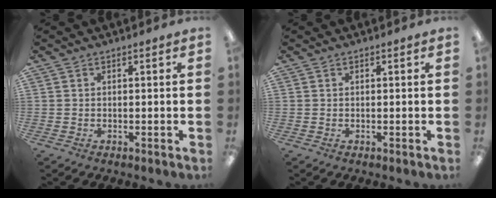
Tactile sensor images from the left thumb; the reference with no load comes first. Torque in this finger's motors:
{"motor_torque": [0.00, 0.00, 0.00, 0.00, 0.00]}